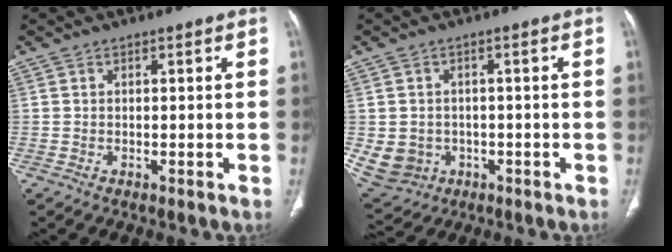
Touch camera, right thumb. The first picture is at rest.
{"total": 8.4, "force": [-1.8, 7.5, 3.2], "torque": [-0.068, 0.012, -0.009]}